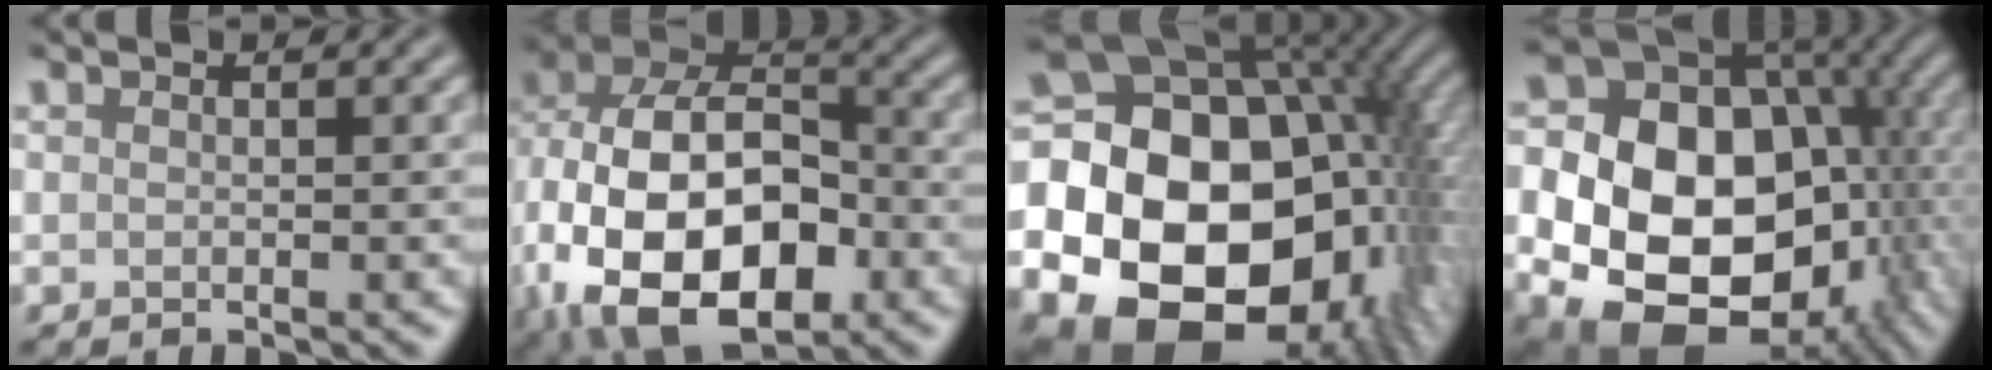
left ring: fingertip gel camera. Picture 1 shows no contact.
{"total": 17.7, "force": [-4.9, 11.5, 12.5], "torque": [-0.226, -0.020, -0.078]}
{"total": 23.7, "force": [-3.6, 17.8, 15.1], "torque": [-0.251, -0.029, -0.085]}
{"total": 22.7, "force": [-3.6, 18.1, 13.2], "torque": [-0.223, -0.014, -0.078]}